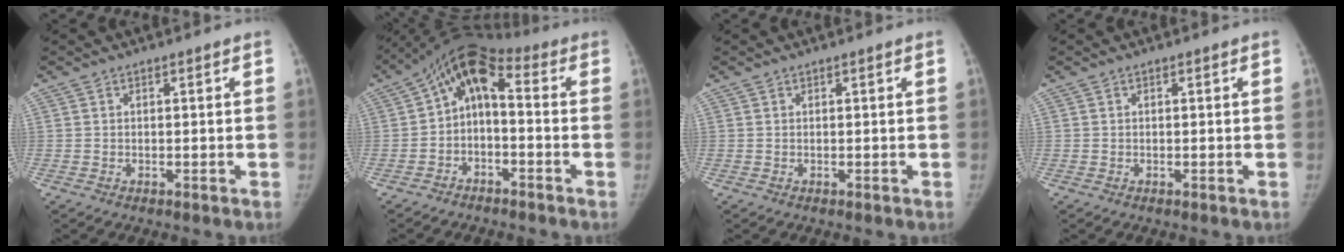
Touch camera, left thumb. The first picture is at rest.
{"total": 8.8, "force": [-1.3, 5.3, 6.9], "torque": [-0.102, 0.044, -0.035]}
{"total": 0.0}
{"total": 0.0}